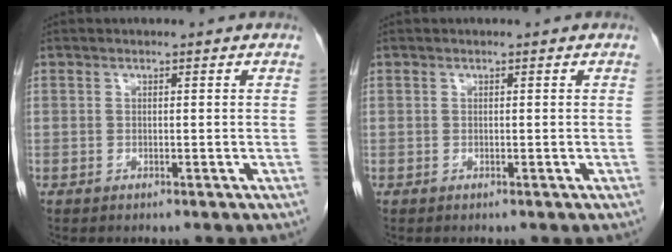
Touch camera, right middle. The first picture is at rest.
{"total": 0.0}